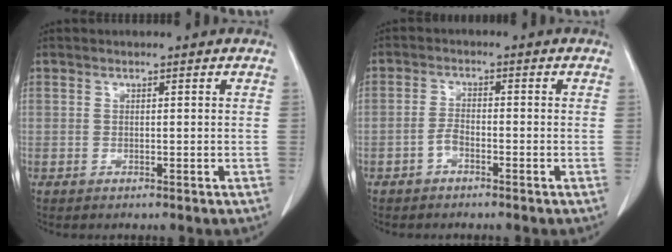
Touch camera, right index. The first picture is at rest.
{"total": 2.1, "force": [-1.3, 0.9, 1.3], "torque": [-0.021, 0.006, -0.025]}